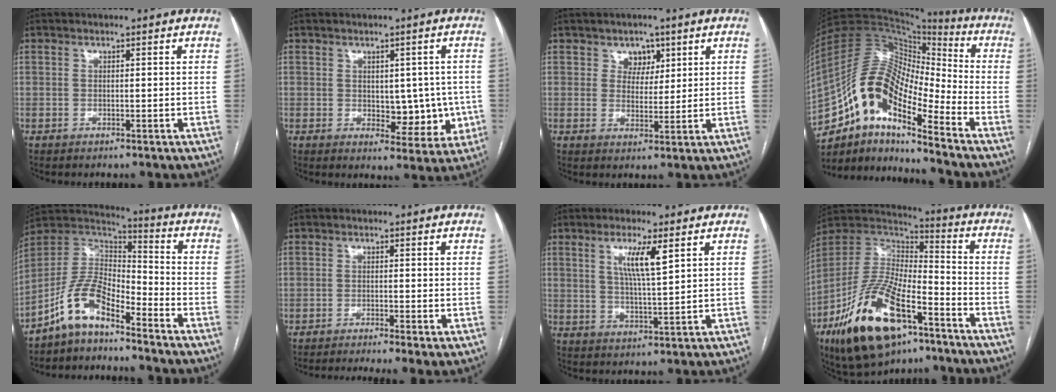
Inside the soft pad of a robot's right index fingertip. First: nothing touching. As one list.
[{"total": 7.3, "force": [-0.4, 4.2, 5.9], "torque": [-0.055, 0.007, 0.007]}, {"total": 3.7, "force": [2.0, 2.9, 1.1], "torque": [-0.009, 0.003, 0.033]}, {"total": 16.8, "force": [-9.7, 4.9, 12.8], "torque": [-0.240, 0.036, -0.168]}, {"total": 9.6, "force": [-7.1, 3.1, 5.7], "torque": [-0.127, 0.028, -0.142]}, {"total": 5.8, "force": [-4.3, -0.1, 3.9], "torque": [-0.054, -0.007, -0.069]}, {"total": 6.2, "force": [2.7, 0.4, 5.5], "torque": [-0.103, -0.004, 0.050]}, {"total": 21.6, "force": [-11.9, 8.2, 16.1], "torque": [-0.339, -0.016, -0.211]}]